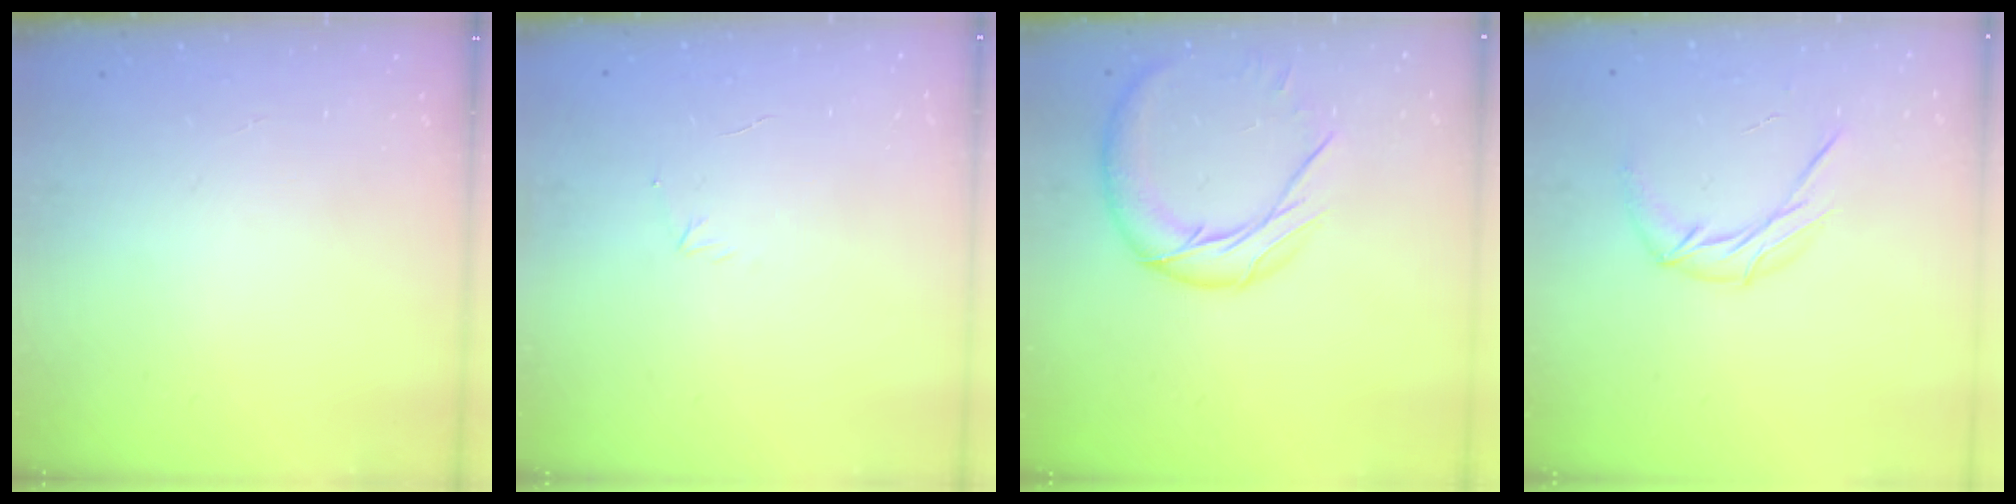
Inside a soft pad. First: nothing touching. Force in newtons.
{"total": 3.2, "press": 3.1, "slide": 0.8}
{"total": 13.3, "press": 13.2, "slide": 1.0}
{"total": 8.8, "press": 8.8, "slide": 0.4}